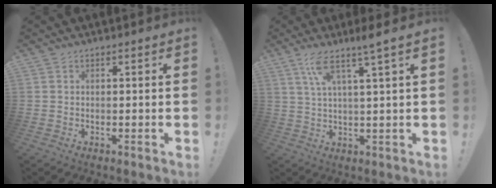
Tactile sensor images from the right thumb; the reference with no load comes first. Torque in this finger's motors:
{"motor_torque": [0.00, 0.04, 0.08, 0.08, 0.06]}